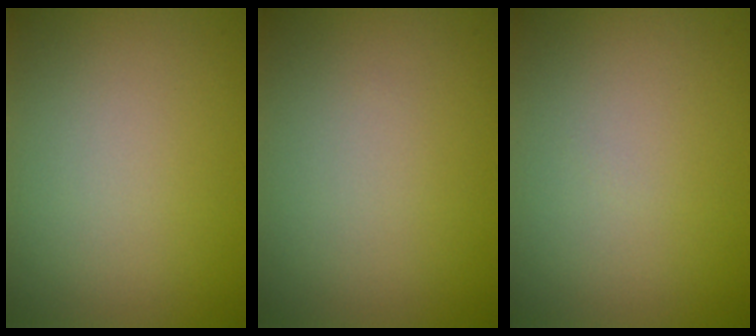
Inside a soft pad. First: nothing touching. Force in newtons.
{"total": 0.0}
{"total": 0.0}